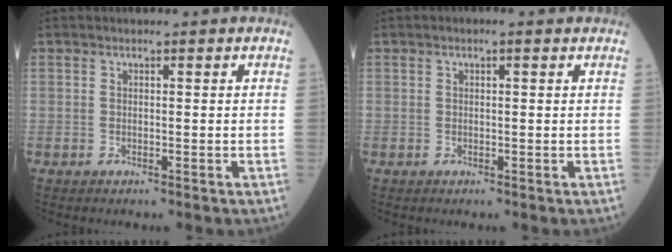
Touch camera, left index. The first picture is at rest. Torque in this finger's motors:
{"motor_torque": [0.58, -0.71, -0.02, 0.02]}